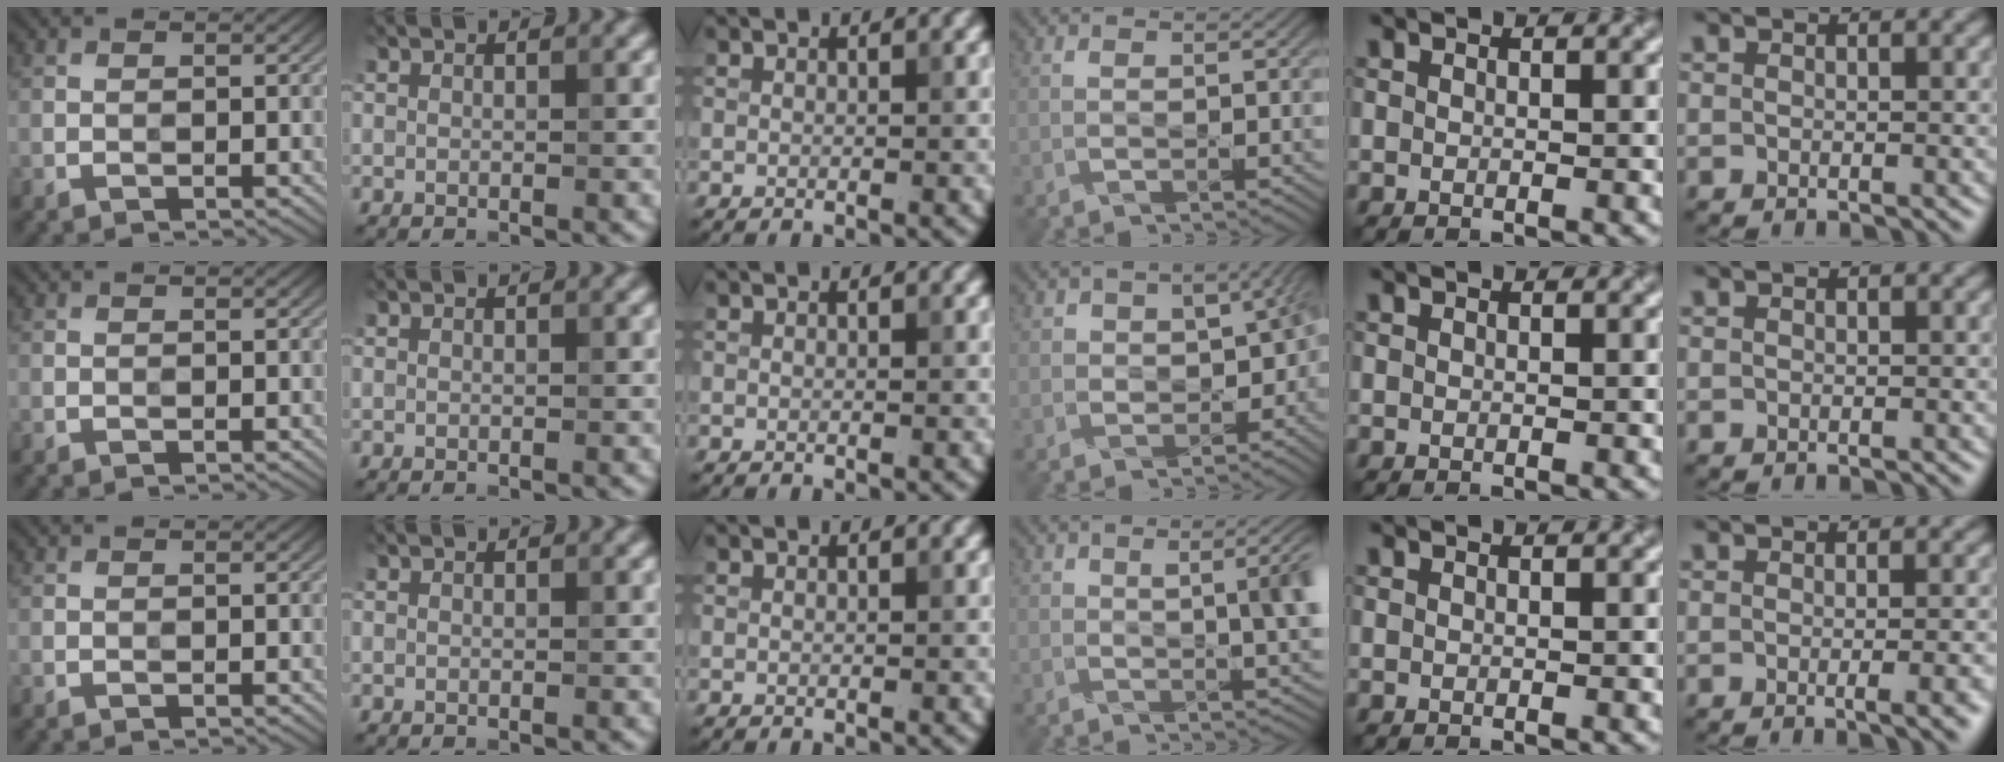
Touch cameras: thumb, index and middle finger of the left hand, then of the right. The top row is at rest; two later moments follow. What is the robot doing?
{"motion": "shake", "object": "plastic piggy bank"}